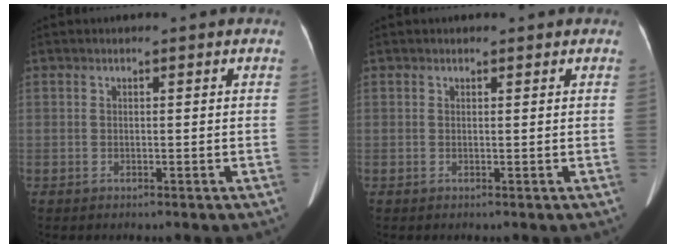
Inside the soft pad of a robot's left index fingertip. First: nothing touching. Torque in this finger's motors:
{"motor_torque": [0.05, -0.17, 0.08, 0.02]}